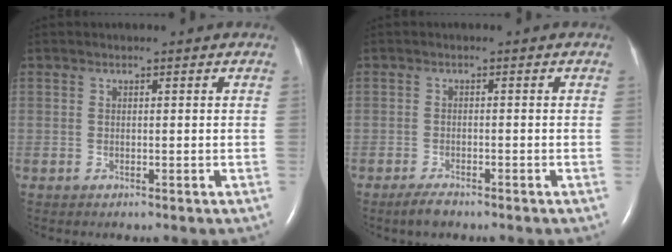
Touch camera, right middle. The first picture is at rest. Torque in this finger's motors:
{"motor_torque": [0.26, -0.24, 0.05, 0.01]}